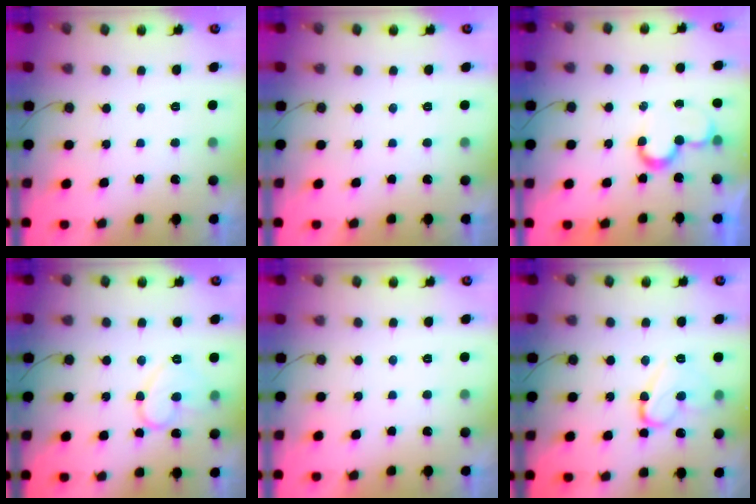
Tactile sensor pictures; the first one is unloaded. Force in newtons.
{"total": 1.6, "press": 1.6, "slide": 0.0}
{"total": 7.2, "press": 7.1, "slide": 0.6}
{"total": 10.9, "press": 10.9, "slide": 0.1}
{"total": 1.7, "press": 1.7, "slide": 0.1}
{"total": 11.9, "press": 11.8, "slide": 1.3}